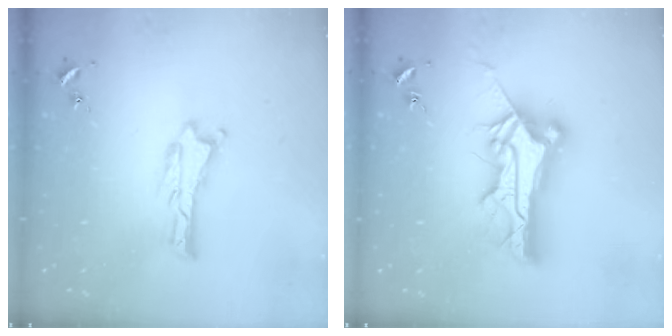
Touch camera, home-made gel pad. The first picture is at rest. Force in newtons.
{"total": 10.4, "press": 10.3, "slide": 1.1}